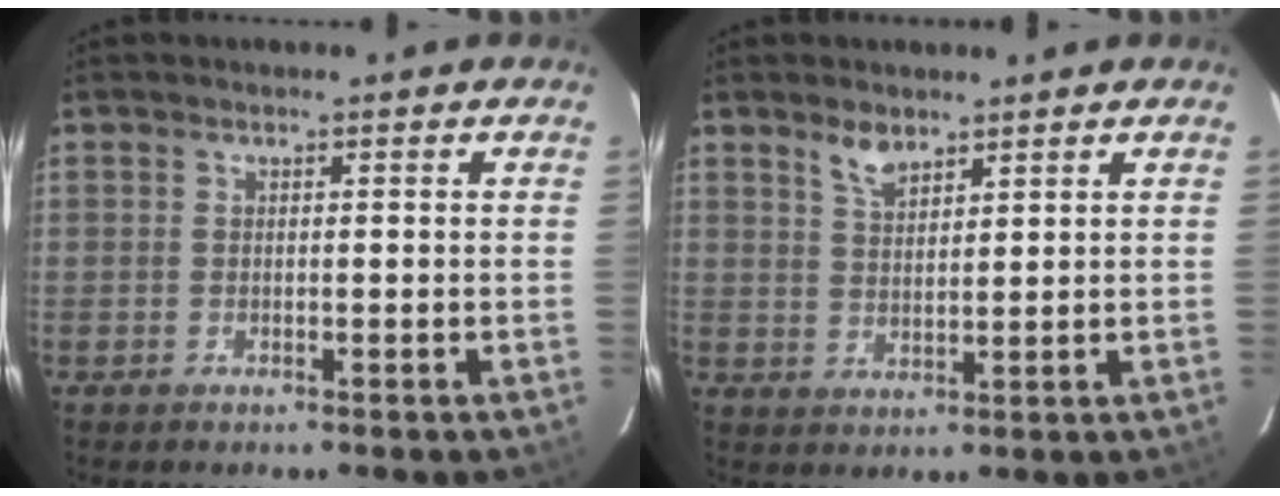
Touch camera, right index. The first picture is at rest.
{"total": 3.9, "force": [3.0, 1.4, 2.1], "torque": [-0.038, 0.002, 0.057]}